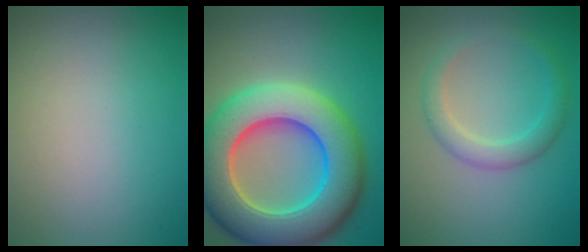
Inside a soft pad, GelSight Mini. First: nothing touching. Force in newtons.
{"total": 12.5, "press": 12.5, "slide": 0.7}
{"total": 2.6, "press": 2.6, "slide": 0.1}